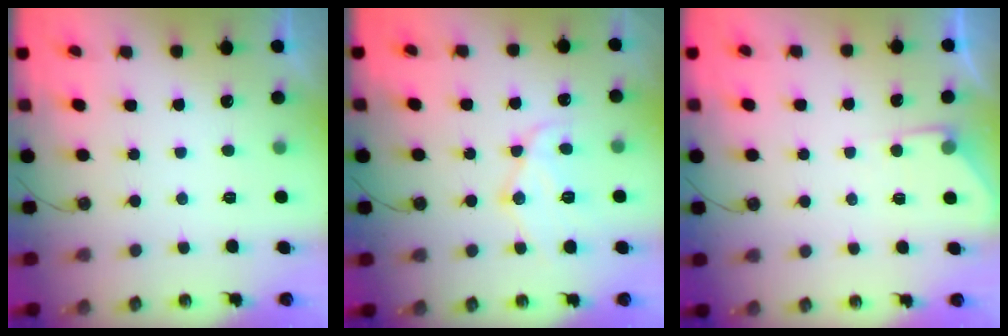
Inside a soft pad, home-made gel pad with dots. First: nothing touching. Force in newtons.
{"total": 12.4, "press": 12.4, "slide": 1.1}
{"total": 4.0, "press": 4.0, "slide": 0.4}